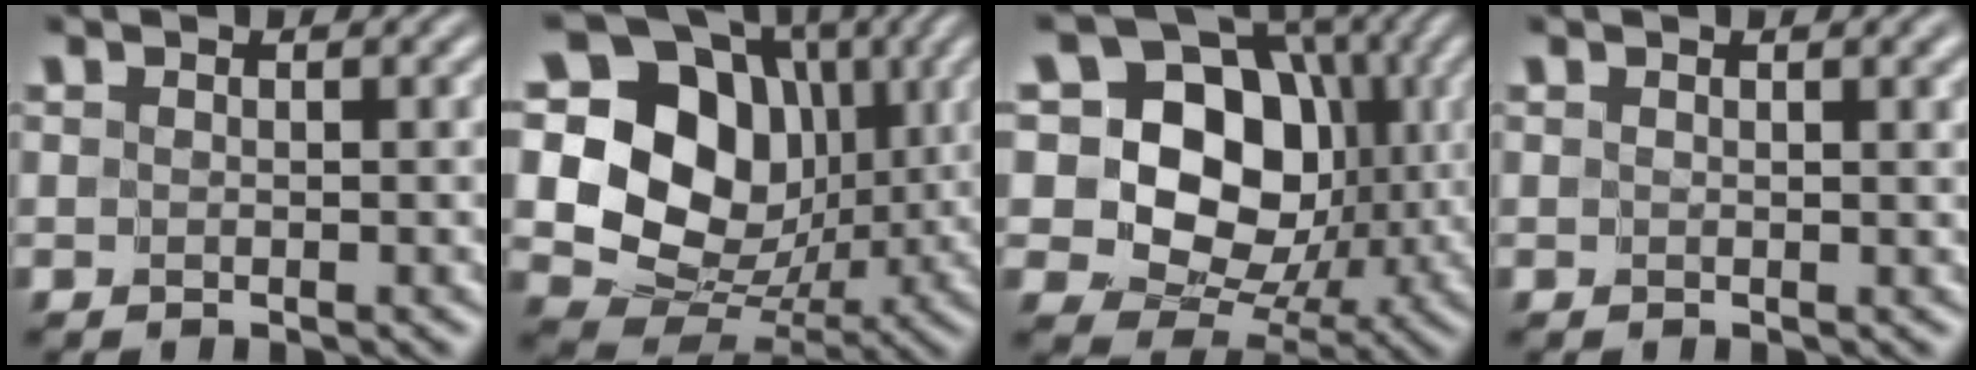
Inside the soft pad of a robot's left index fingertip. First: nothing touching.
{"total": 13.4, "force": [2.7, 10.8, 7.3], "torque": [-0.114, 0.014, 0.035]}
{"total": 14.6, "force": [2.8, 11.6, 8.3], "torque": [-0.150, 0.038, 0.035]}
{"total": 2.6, "force": [1.3, 0.8, 2.2], "torque": [-0.022, 0.002, 0.010]}